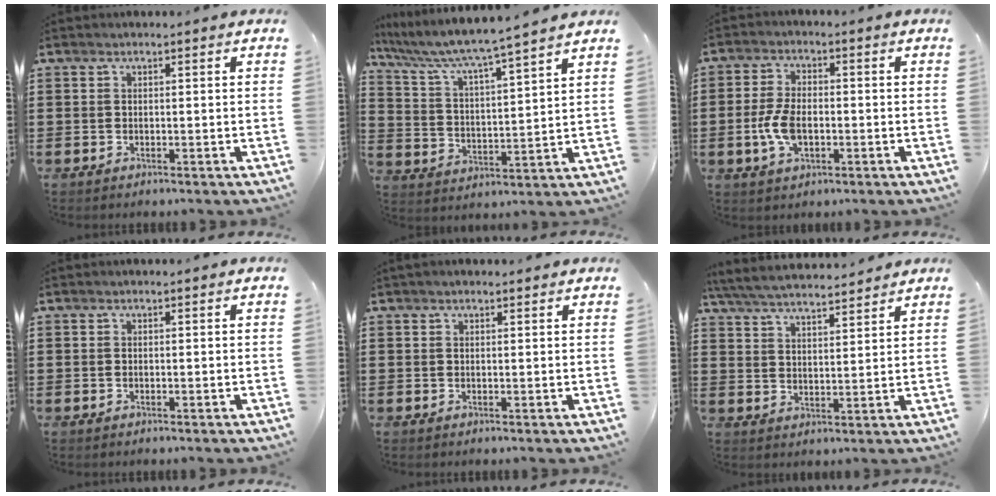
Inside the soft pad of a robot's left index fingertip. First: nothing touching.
{"total": 5.1, "force": [4.5, -0.6, 2.3], "torque": [-0.069, -0.039, 0.067]}
{"total": 6.1, "force": [-1.1, 3.3, 5.0], "torque": [-0.122, -0.004, -0.028]}
{"total": 0.0}
{"total": 0.9, "force": [0.7, 0.3, 0.5], "torque": [-0.010, 0.003, 0.012]}
{"total": 5.3, "force": [5.0, 0.5, 1.7], "torque": [-0.052, -0.024, 0.087]}